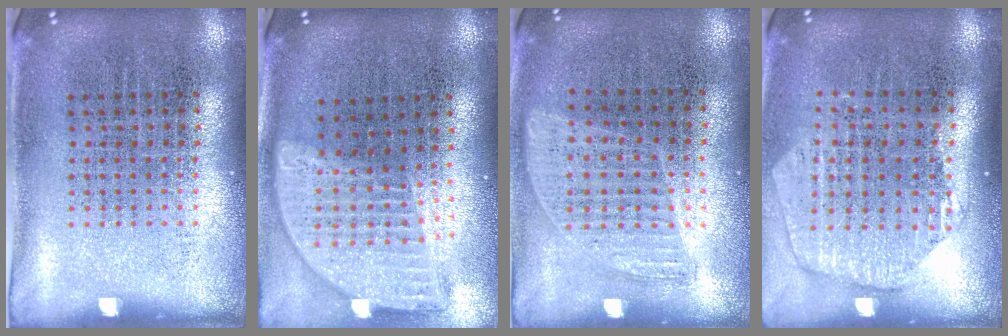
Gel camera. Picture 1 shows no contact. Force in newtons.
{"total": 2.0, "press": 1.6, "slide": 1.2}
{"total": 0.9, "press": 0.8, "slide": 0.4}
{"total": 1.6, "press": 1.4, "slide": 0.7}